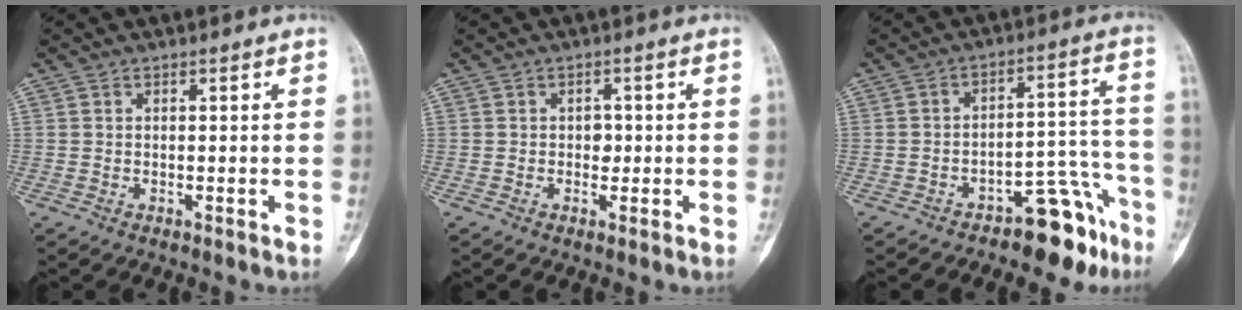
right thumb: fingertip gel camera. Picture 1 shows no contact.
{"total": 1.9, "force": [0.0, 1.5, 1.1], "torque": [0.003, 0.005, -0.002]}
{"total": 10.9, "force": [-7.7, 4.6, 6.3], "torque": [-0.045, 0.094, -0.111]}